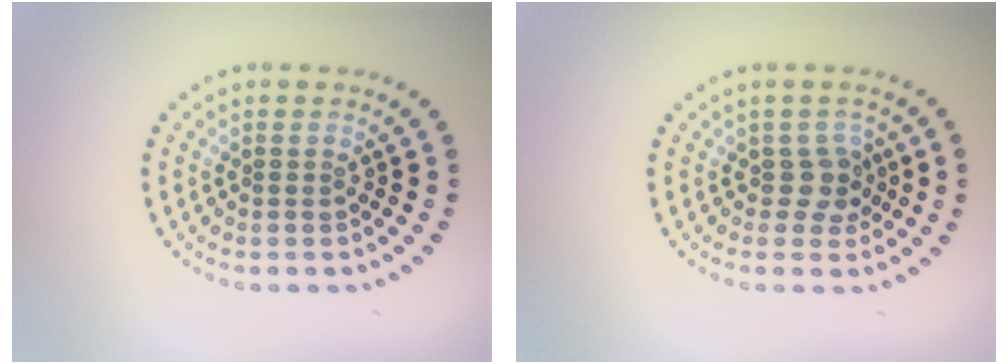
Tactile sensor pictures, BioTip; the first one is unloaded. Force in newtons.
{"total": 2.1, "press": 1.8, "slide": 1.2}